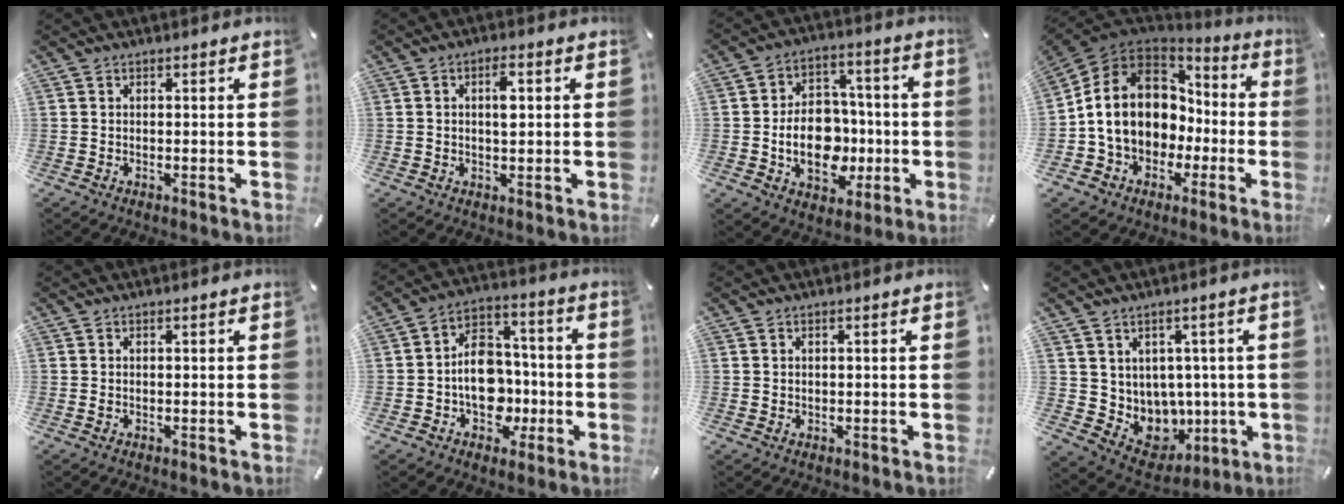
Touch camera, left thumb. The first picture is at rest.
{"total": 4.3, "force": [0.7, 2.0, 3.8], "torque": [-0.062, 0.003, 0.007]}
{"total": 14.7, "force": [-2.5, 11.1, 9.3], "torque": [-0.154, 0.008, -0.040]}
{"total": 14.2, "force": [0.3, 12.3, 7.1], "torque": [-0.154, 0.002, 0.010]}
{"total": 0.6, "force": [0.0, 0.3, 0.5], "torque": [-0.010, 0.001, -0.001]}
{"total": 13.5, "force": [-2.8, 10.8, 7.7], "torque": [-0.117, 0.026, -0.039]}
{"total": 0.7, "force": [0.2, 0.7, 0.1], "torque": [-0.001, 0.003, 0.004]}
{"total": 7.5, "force": [3.0, 6.9, 0.7], "torque": [-0.028, -0.047, 0.073]}